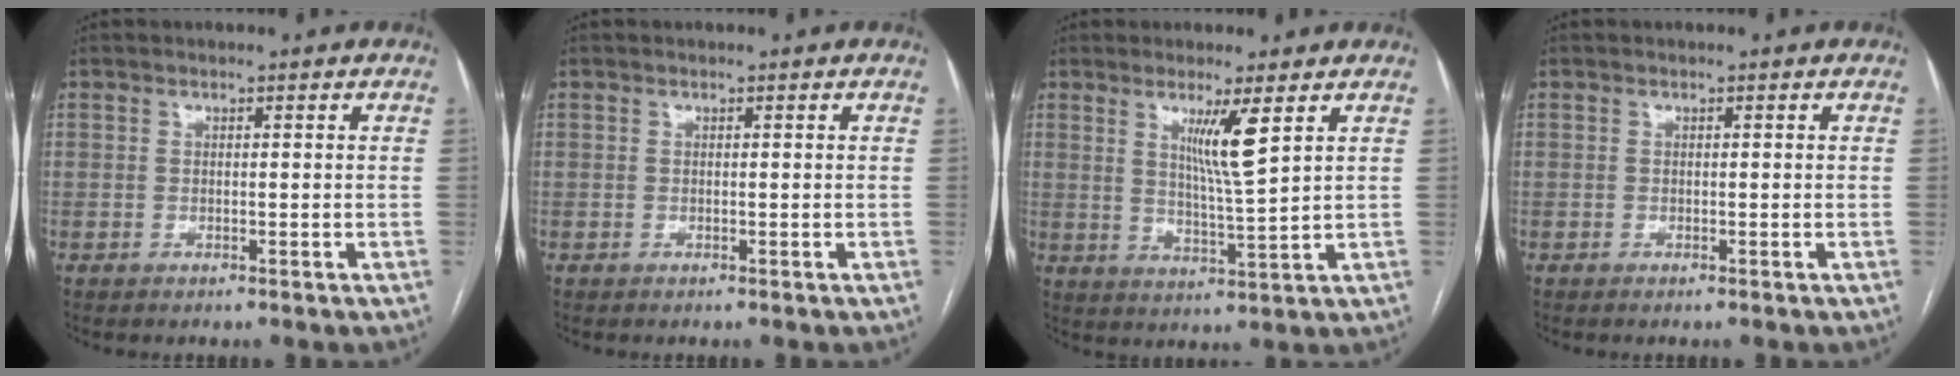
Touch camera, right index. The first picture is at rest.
{"total": 0.0}
{"total": 6.4, "force": [2.9, -0.7, 5.6], "torque": [-0.098, -0.018, 0.054]}
{"total": 0.0}